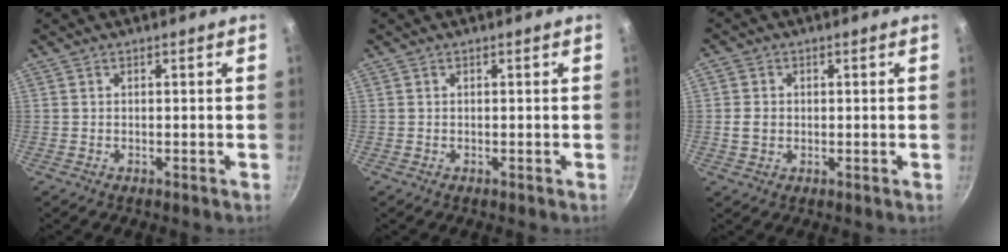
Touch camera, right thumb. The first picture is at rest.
{"total": 0.0}
{"total": 3.4, "force": [-0.1, 3.0, 1.6], "torque": [-0.020, 0.003, -0.004]}